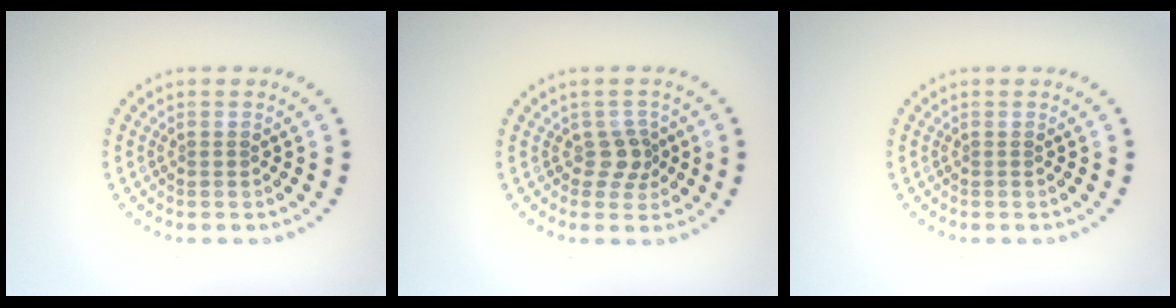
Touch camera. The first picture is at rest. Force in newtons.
{"total": 2.0, "press": 1.6, "slide": 1.2}
{"total": 0.0}